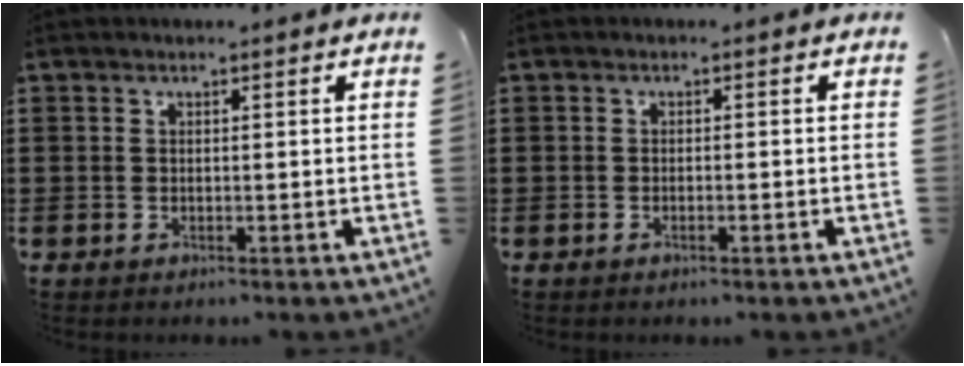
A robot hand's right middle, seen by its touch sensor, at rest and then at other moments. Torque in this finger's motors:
{"motor_torque": [-0.13, 0.24, -0.02, -0.01]}